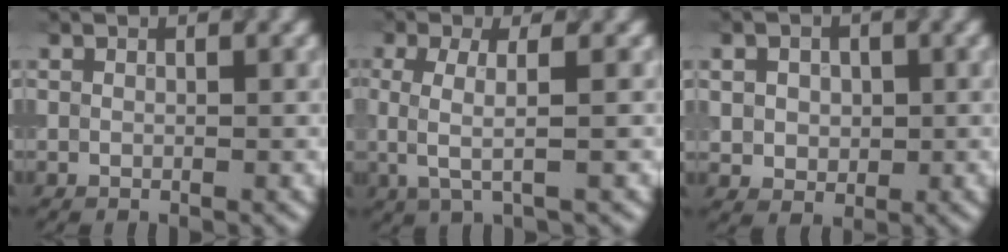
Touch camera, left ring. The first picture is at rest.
{"total": 3.4, "force": [-0.1, 1.0, 3.3], "torque": [-0.064, -0.003, -0.005]}
{"total": 3.0, "force": [0.4, 2.5, 1.6], "torque": [-0.031, 0.006, 0.000]}